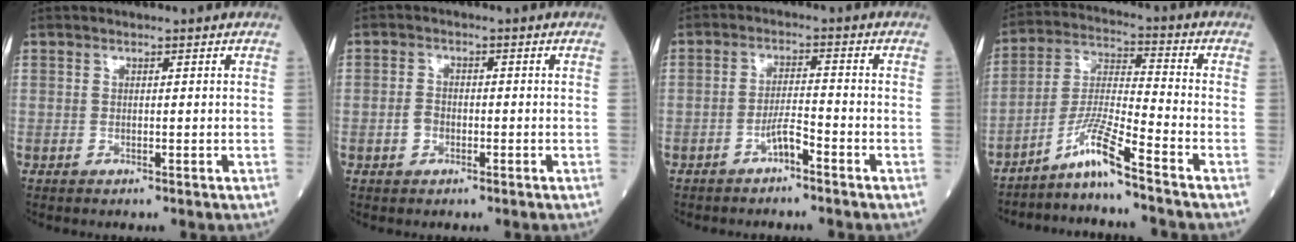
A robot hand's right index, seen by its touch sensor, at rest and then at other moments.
{"total": 2.2, "force": [-0.9, 1.6, 1.2], "torque": [-0.023, 0.005, -0.016]}
{"total": 3.0, "force": [-2.1, 0.4, 2.1], "torque": [-0.037, 0.005, -0.040]}
{"total": 8.0, "force": [-6.2, -1.3, 4.9], "torque": [-0.104, -0.013, -0.120]}